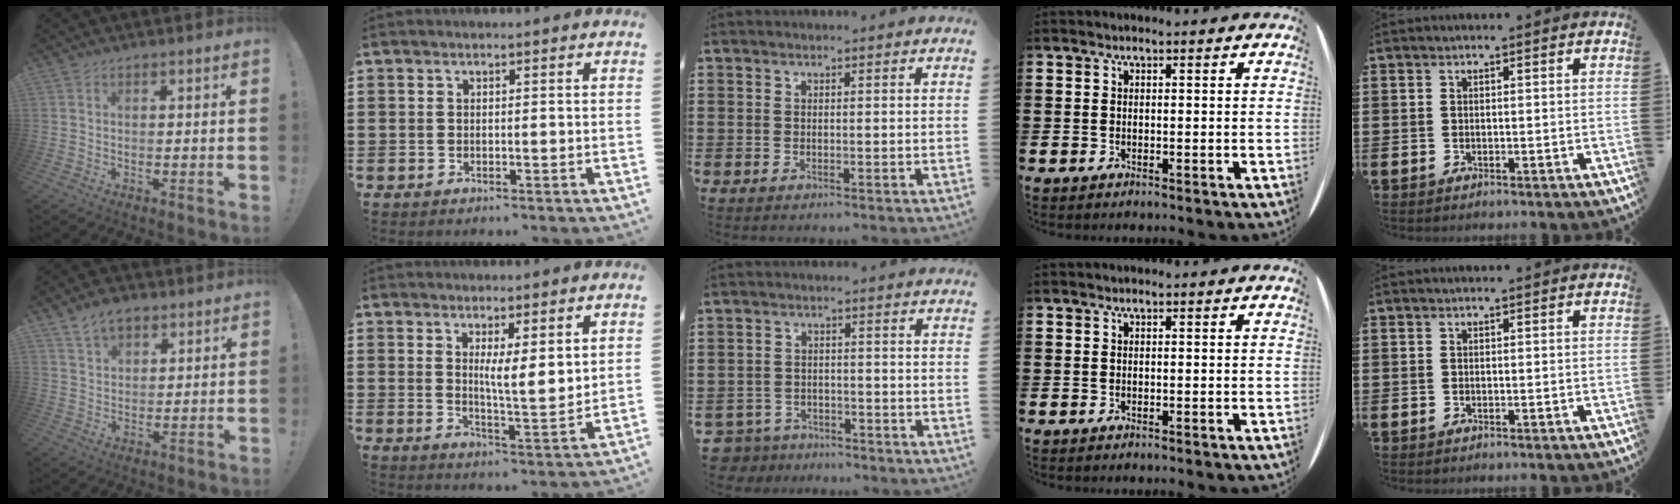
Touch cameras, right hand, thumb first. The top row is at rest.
{"thumb": {"total": 6.8, "force": [4.7, 4.0, 2.9], "torque": [-0.048, -0.018, 0.090]}, "index": {"total": 5.0, "force": [2.6, 0.9, 4.2], "torque": [-0.072, -0.016, 0.039]}, "middle": {"total": 3.6, "force": [-3.5, 0.8, 0.0], "torque": [-0.024, -0.005, -0.081]}}